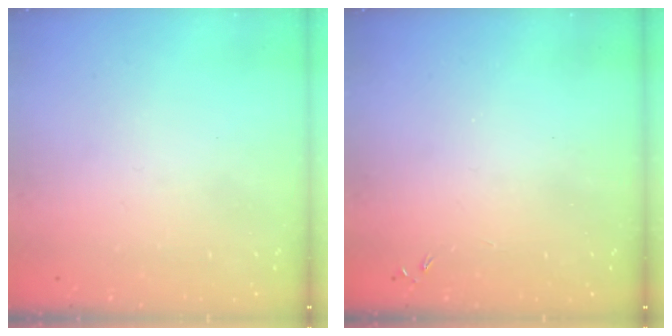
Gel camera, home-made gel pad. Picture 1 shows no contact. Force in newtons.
{"total": 0.0}